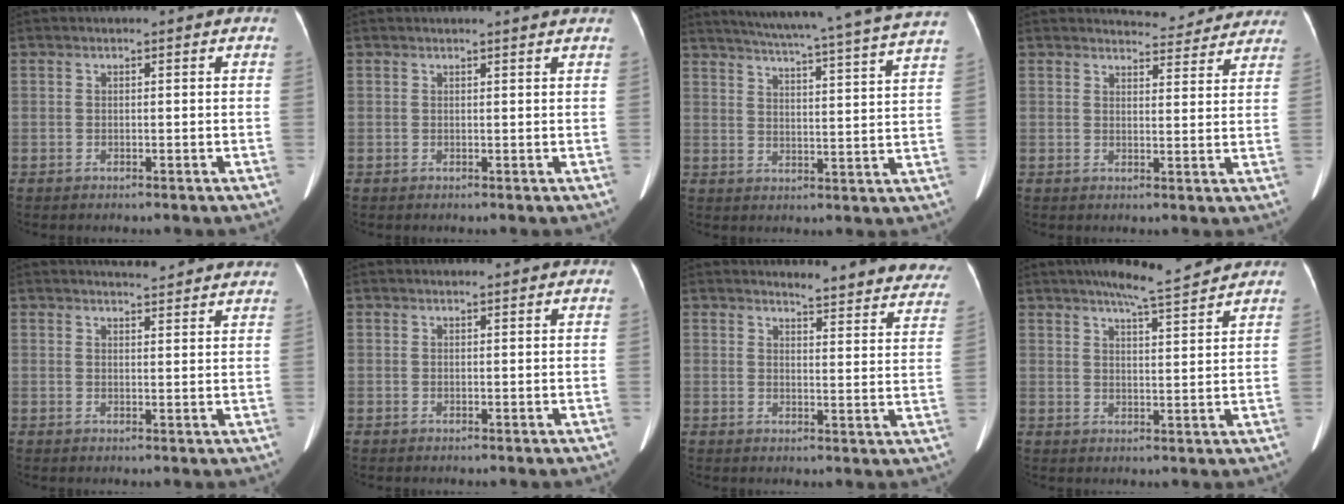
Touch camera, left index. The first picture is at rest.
{"total": 2.6, "force": [2.4, -0.4, 0.8], "torque": [-0.014, 0.004, 0.024]}
{"total": 24.6, "force": [22.2, -1.4, 10.6], "torque": [-0.168, -0.042, 0.277]}
{"total": 9.5, "force": [9.2, 2.0, 0.7], "torque": [0.010, -0.010, 0.092]}
{"total": 8.7, "force": [8.3, 1.1, 2.6], "torque": [-0.029, 0.004, 0.085]}
{"total": 2.5, "force": [2.5, 0.1, 0.6], "torque": [-0.010, 0.016, 0.029]}
{"total": 14.9, "force": [14.4, 2.1, 3.0], "torque": [-0.004, -0.069, 0.134]}
{"total": 8.3, "force": [7.4, -0.3, 3.8], "torque": [-0.065, 0.006, 0.105]}